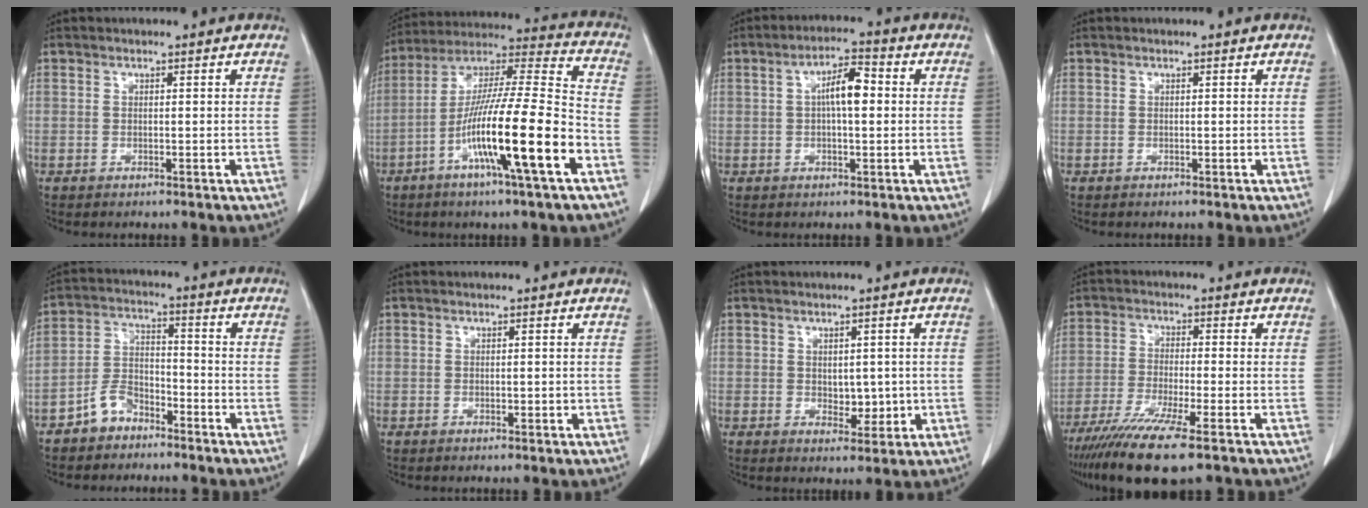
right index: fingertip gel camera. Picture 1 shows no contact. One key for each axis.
{"total": 20.0, "fx": -7.8, "fy": 0.4, "fz": 18.4, "tx": -0.333, "ty": -0.016, "tz": -0.142}
{"total": 5.9, "fx": 0.6, "fy": 1.6, "fz": 5.7, "tx": -0.104, "ty": 0.016, "tz": 0.008}
{"total": 0.0}
{"total": 5.9, "fx": -4.2, "fy": 3.4, "fz": 2.2, "tx": -0.049, "ty": 0.011, "tz": -0.081}
{"total": 0.8, "fx": -0.2, "fy": 0.3, "fz": 0.7, "tx": -0.013, "ty": -0.001, "tz": -0.001}
{"total": 3.6, "fx": -0.2, "fy": 2.3, "fz": 2.8, "tx": -0.033, "ty": -0.002, "tz": 0.006}
{"total": 12.0, "fx": -8.3, "fy": 0.7, "fz": 8.7, "tx": -0.156, "ty": -0.032, "tz": -0.140}